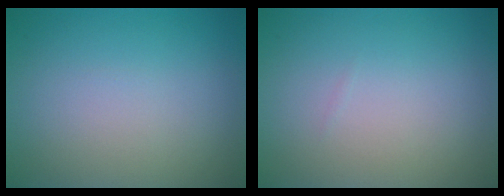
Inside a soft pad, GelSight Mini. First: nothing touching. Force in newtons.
{"total": 0.0}